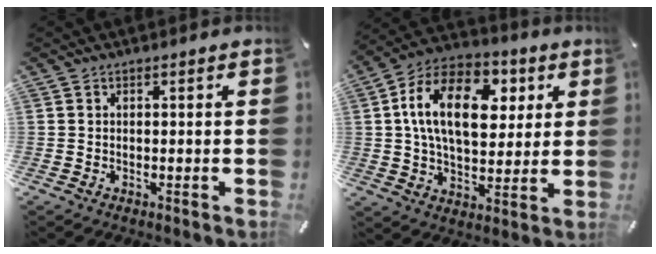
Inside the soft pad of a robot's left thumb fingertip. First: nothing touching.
{"total": 18.6, "force": [5.2, 11.6, 13.6], "torque": [-0.238, -0.002, 0.086]}